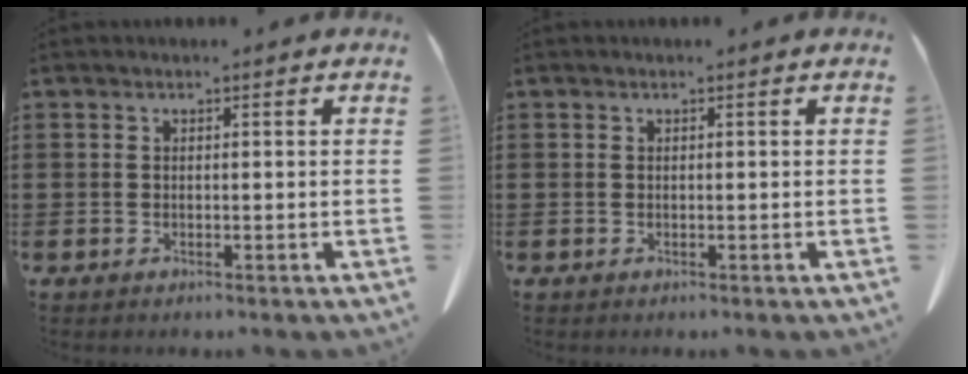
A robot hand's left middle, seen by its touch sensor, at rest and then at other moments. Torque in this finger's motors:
{"motor_torque": [0.00, 0.00, 0.00, 0.00]}